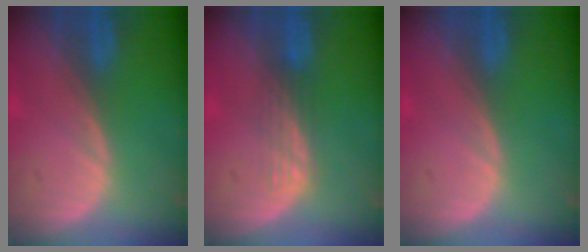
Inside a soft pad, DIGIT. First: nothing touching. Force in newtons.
{"total": 2.9, "press": 2.6, "slide": 1.4}
{"total": 0.0}